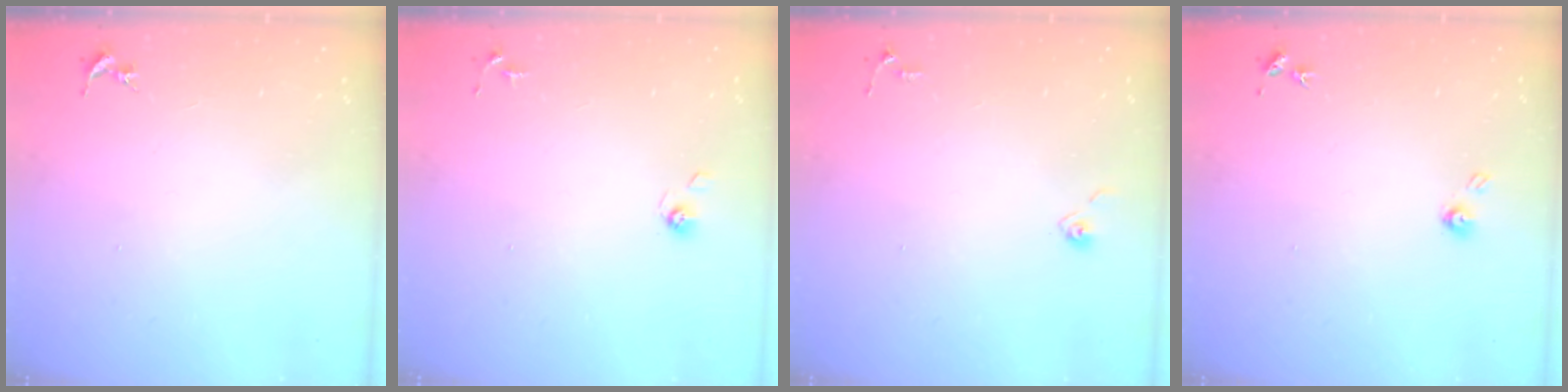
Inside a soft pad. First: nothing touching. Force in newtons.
{"total": 3.8, "press": 3.3, "slide": 1.8}
{"total": 4.8, "press": 4.8, "slide": 0.4}
{"total": 4.0, "press": 4.0, "slide": 0.4}